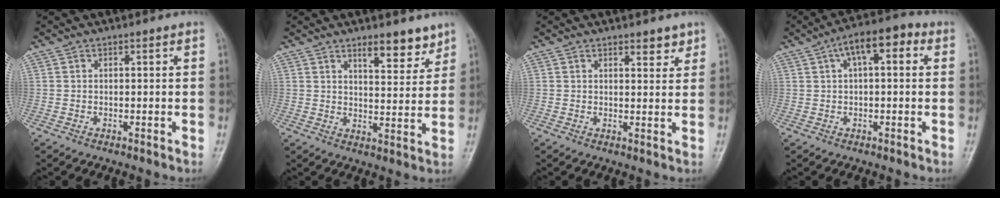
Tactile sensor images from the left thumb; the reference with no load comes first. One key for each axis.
{"total": 7.1, "fx": 5.2, "fy": 2.4, "fz": 4.2, "tx": -0.038, "ty": -0.038, "tz": 0.075}
{"total": 2.8, "fx": 2.1, "fy": 1.2, "fz": 1.5, "tx": -0.007, "ty": -0.013, "tz": 0.028}
{"total": 8.5, "fx": 2.7, "fy": 3.7, "fz": 7.1, "tx": -0.103, "ty": 0.030, "tz": 0.032}